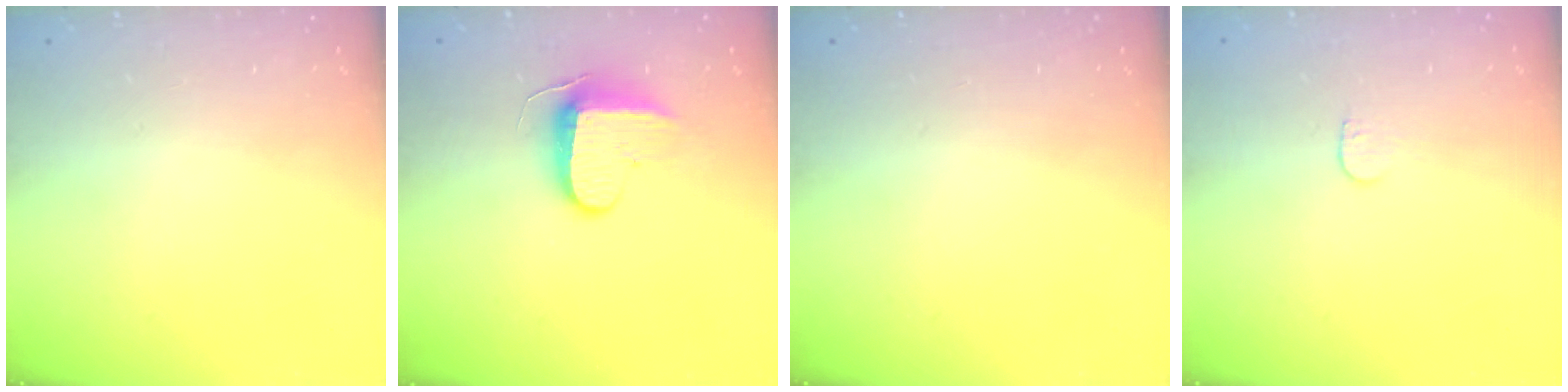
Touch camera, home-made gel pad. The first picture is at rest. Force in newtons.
{"total": 8.9, "press": 8.8, "slide": 1.1}
{"total": 0.0}
{"total": 3.4, "press": 3.3, "slide": 0.3}